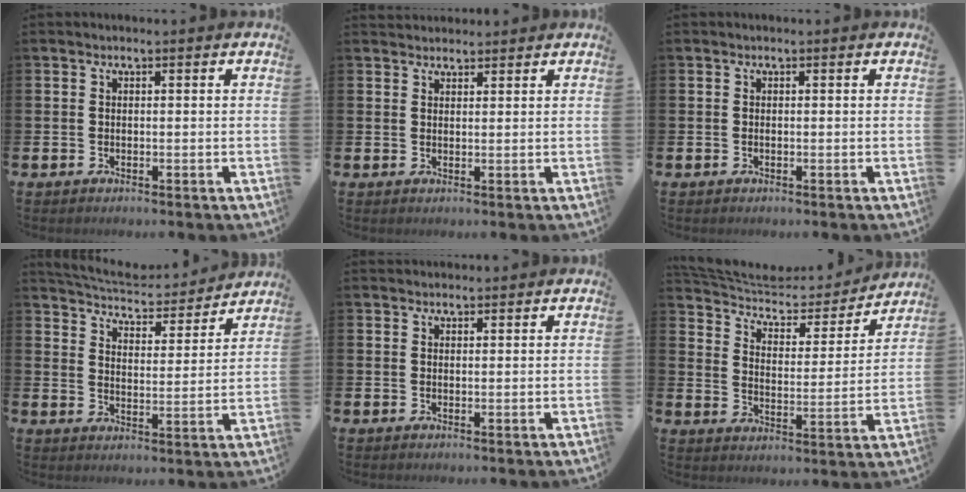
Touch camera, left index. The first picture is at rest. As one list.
[{"total": 2.0, "force": [1.9, 0.6, -0.1], "torque": [0.010, -0.006, 0.034]}, {"total": 0.0}, {"total": 6.2, "force": [6.1, 1.0, 0.8], "torque": [-0.041, -0.050, 0.103]}, {"total": 1.3, "force": [1.3, 0.4, 0.0], "torque": [0.010, -0.002, 0.021]}, {"total": 6.5, "force": [5.7, 2.5, 1.7], "torque": [-0.058, -0.046, 0.093]}]